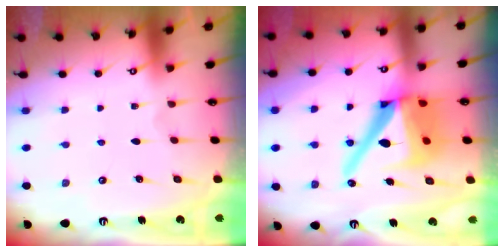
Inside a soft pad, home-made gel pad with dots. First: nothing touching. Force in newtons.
{"total": 20.2, "press": 20.0, "slide": 2.6}